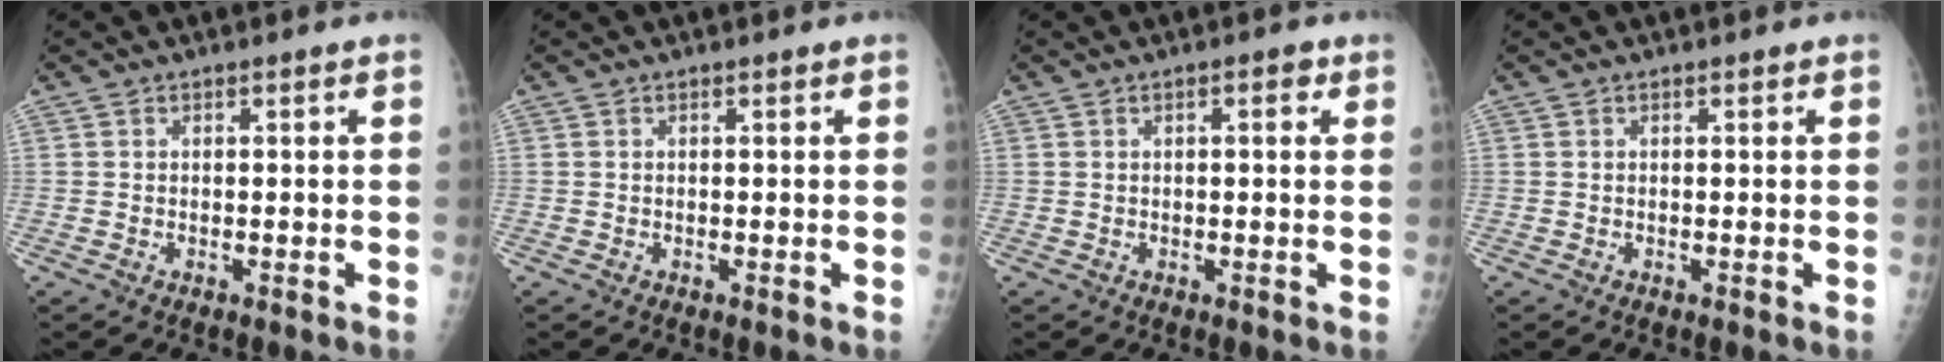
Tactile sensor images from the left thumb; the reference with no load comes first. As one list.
[{"total": 0.0}, {"total": 2.1, "force": [0.8, 0.8, 1.8], "torque": [-0.022, 0.001, 0.008]}, {"total": 0.0}]